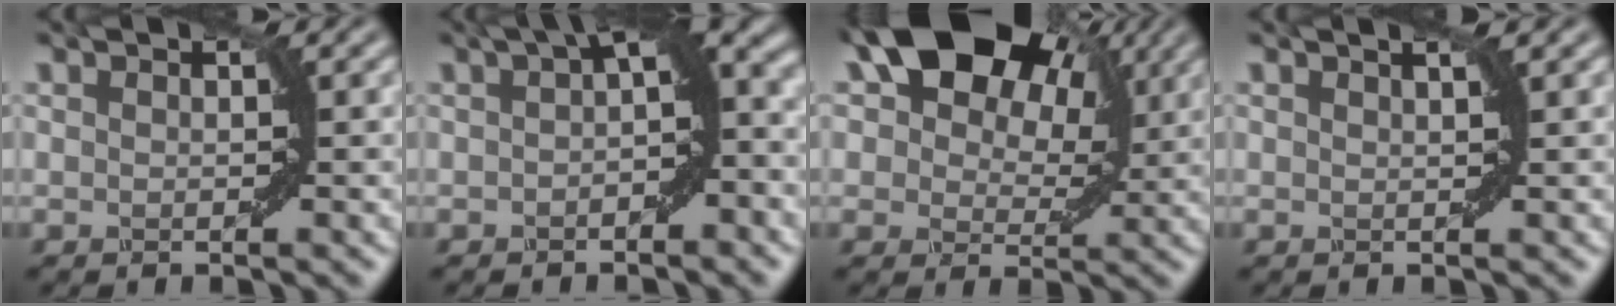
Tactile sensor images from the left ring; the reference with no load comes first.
{"total": 5.8, "force": [0.9, 1.8, 5.4], "torque": [-0.062, 0.022, 0.009]}
{"total": 12.7, "force": [5.8, 7.8, 8.1], "torque": [-0.115, 0.027, 0.091]}
{"total": 1.5, "force": [0.9, 0.5, 1.1], "torque": [0.006, -0.001, -0.002]}